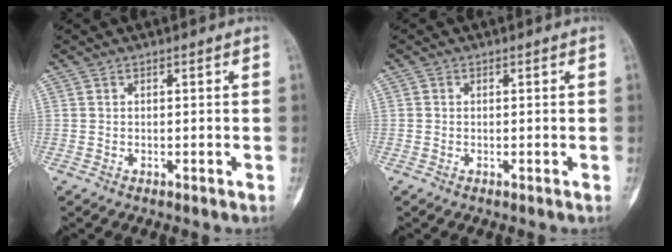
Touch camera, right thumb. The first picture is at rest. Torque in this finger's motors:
{"motor_torque": [-0.23, 0.06, 0.02, -0.03, -0.04]}